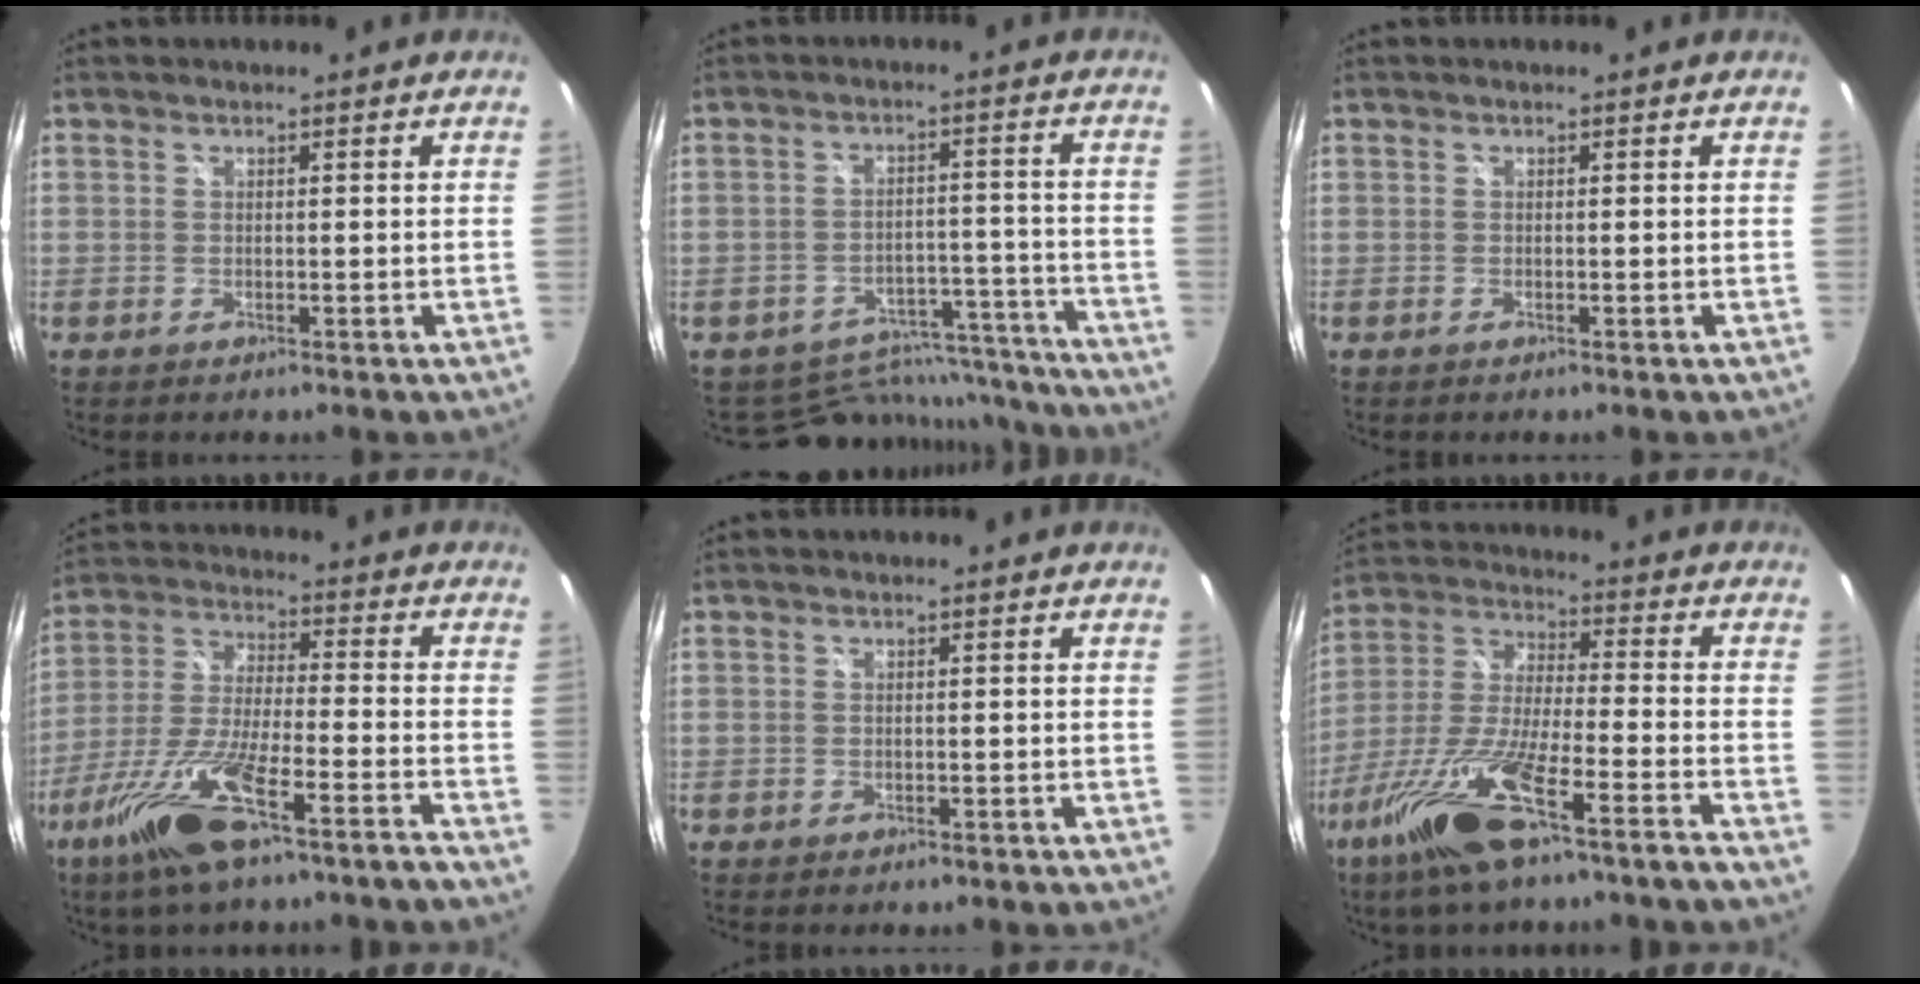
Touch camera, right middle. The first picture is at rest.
{"total": 14.5, "force": [-13.2, 5.6, 2.5], "torque": [-0.044, 0.032, -0.165]}
{"total": 0.0}
{"total": 16.1, "force": [-10.7, 1.4, 11.9], "torque": [-0.253, -0.035, -0.194]}
{"total": 0.6, "force": [-0.4, 0.4, 0.2], "torque": [-0.004, -0.002, -0.007]}
{"total": 16.9, "force": [-11.0, 1.2, 12.8], "torque": [-0.271, -0.032, -0.206]}